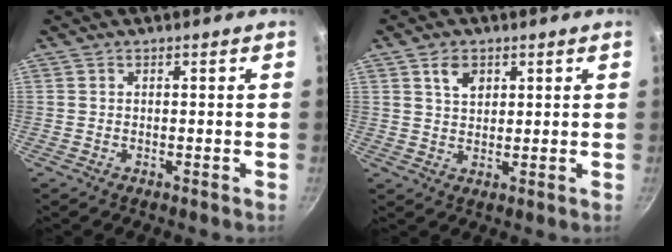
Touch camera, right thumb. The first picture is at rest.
{"total": 4.3, "force": [2.1, 2.9, 2.4], "torque": [-0.026, -0.009, 0.038]}